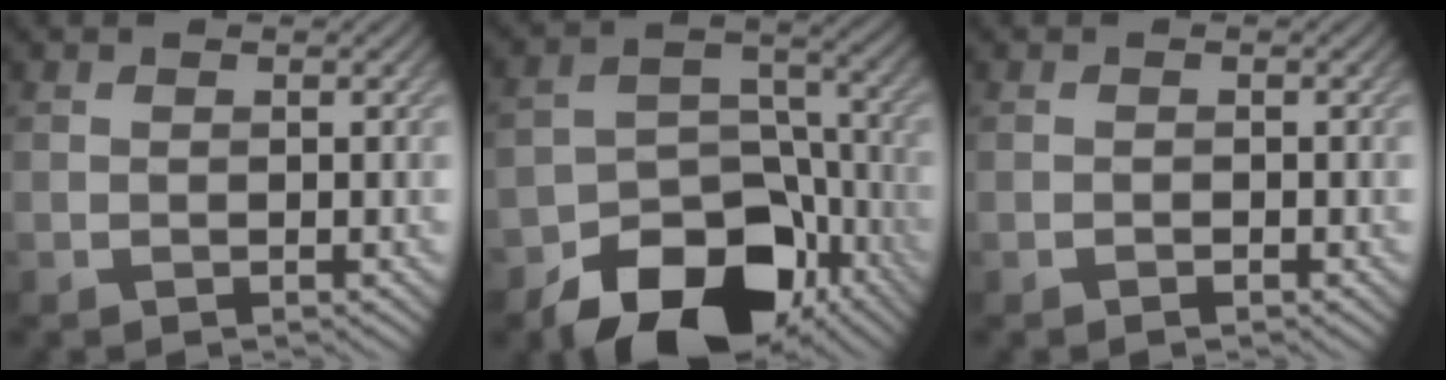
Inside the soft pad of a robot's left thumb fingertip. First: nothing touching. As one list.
[{"total": 14.1, "force": [-9.3, 8.1, 6.8], "torque": [-0.117, -0.027, -0.159]}, {"total": 0.5, "force": [-0.4, 0.1, 0.3], "torque": [-0.004, 0.000, -0.005]}]